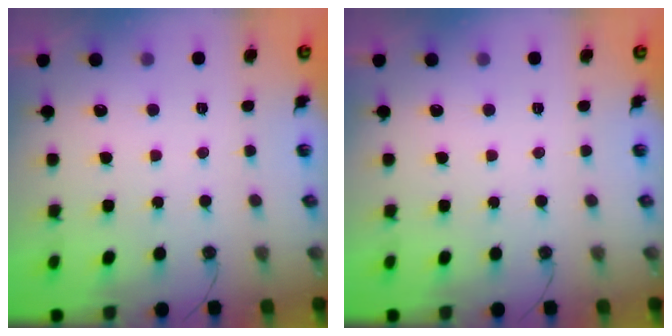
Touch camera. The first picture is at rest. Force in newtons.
{"total": 0.0}